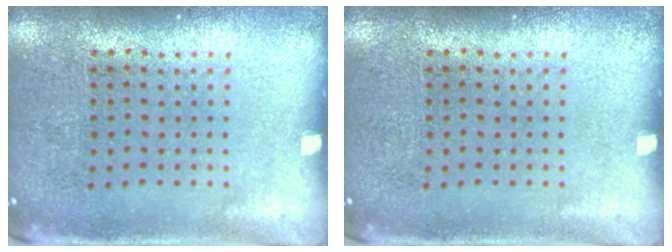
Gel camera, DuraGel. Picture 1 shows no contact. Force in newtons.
{"total": 0.0}